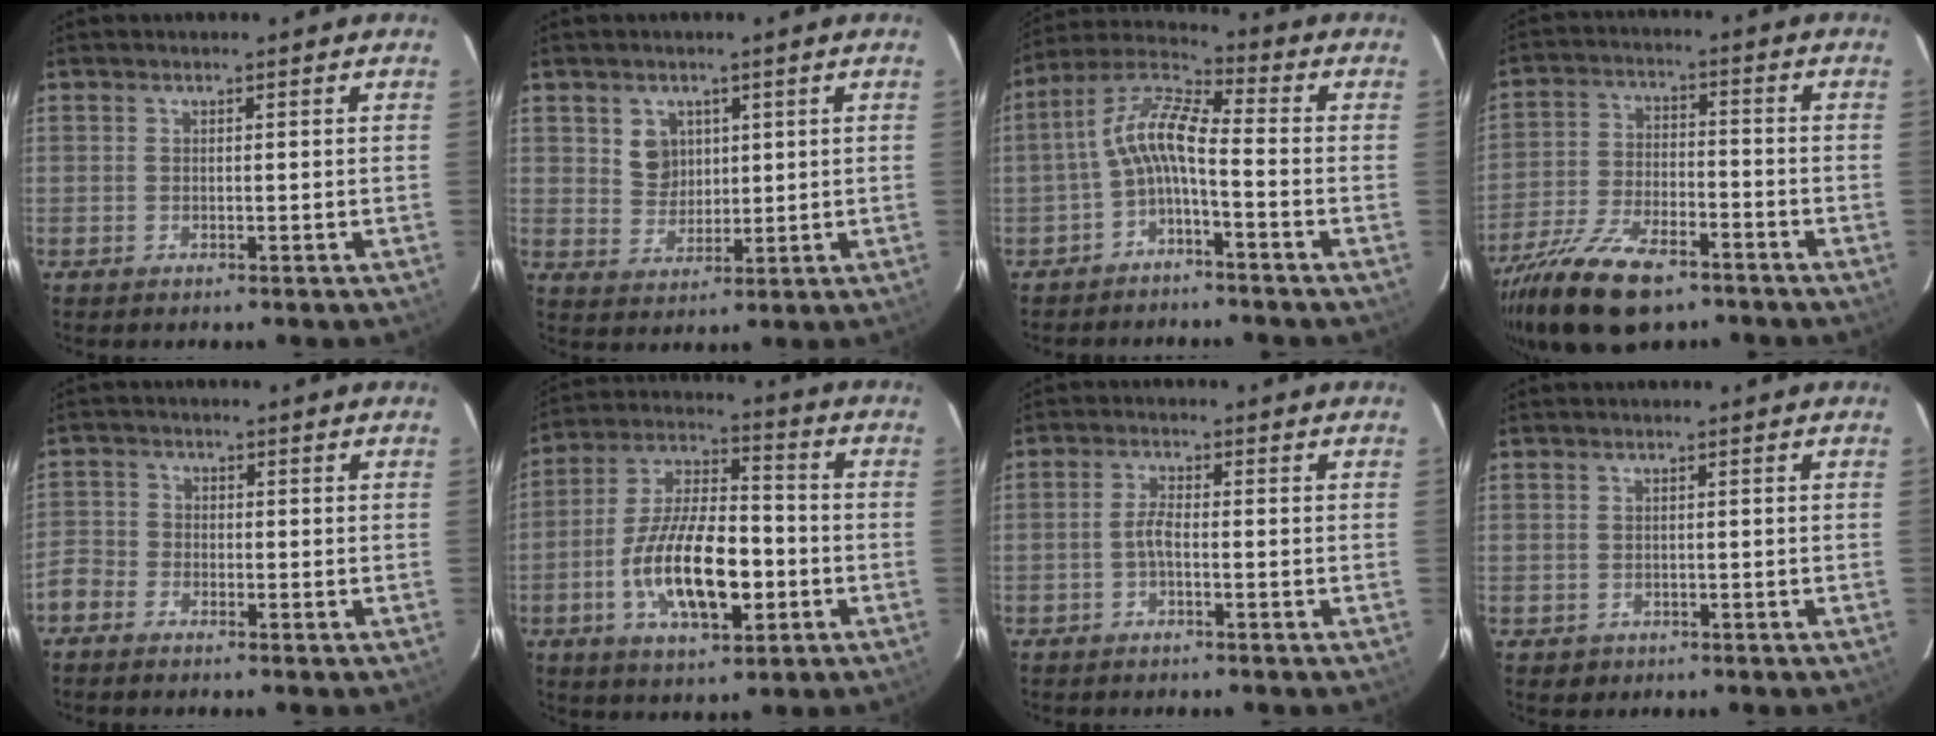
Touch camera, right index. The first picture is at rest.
{"total": 5.3, "force": [2.1, 4.6, 1.8], "torque": [-0.030, 0.008, 0.049]}
{"total": 8.0, "force": [-2.5, 1.9, 7.3], "torque": [-0.173, 0.022, -0.053]}
{"total": 16.5, "force": [-11.6, 6.9, 9.6], "torque": [-0.210, -0.034, -0.209]}
{"total": 5.0, "force": [-3.1, 3.8, 1.1], "torque": [-0.039, 0.010, -0.075]}
{"total": 16.2, "force": [-4.9, 6.3, 14.1], "torque": [-0.275, -0.001, -0.085]}
{"total": 2.2, "force": [-1.0, 0.4, 1.9], "torque": [-0.043, 0.006, -0.022]}
{"total": 1.8, "force": [-0.4, 1.7, 0.2], "torque": [-0.001, 0.000, 0.000]}